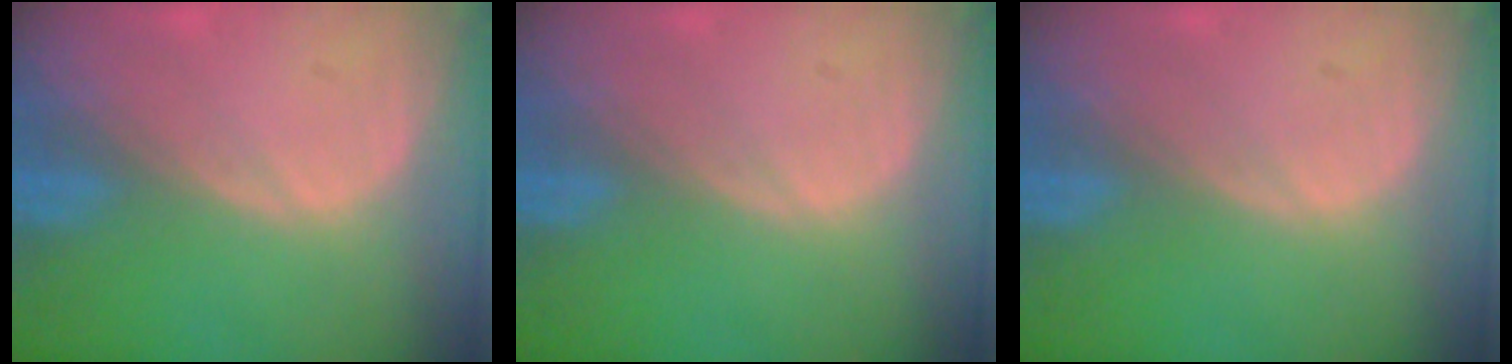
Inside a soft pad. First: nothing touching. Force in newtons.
{"total": 0.0}
{"total": 0.0}